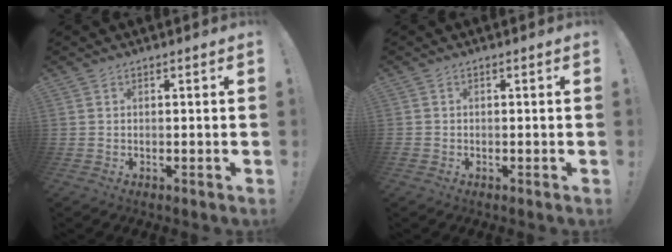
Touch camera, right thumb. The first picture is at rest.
{"total": 0.9, "force": [-0.5, 0.8, 0.1], "torque": [0.000, 0.002, -0.009]}